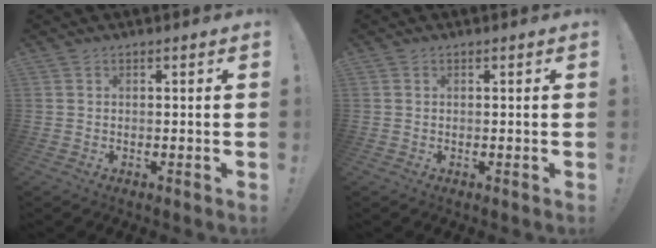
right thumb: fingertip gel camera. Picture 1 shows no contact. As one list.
[{"total": 0.0}]